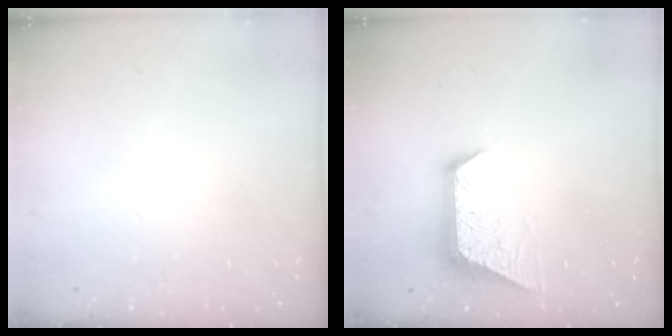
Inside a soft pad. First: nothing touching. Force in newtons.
{"total": 9.7, "press": 9.7, "slide": 0.2}